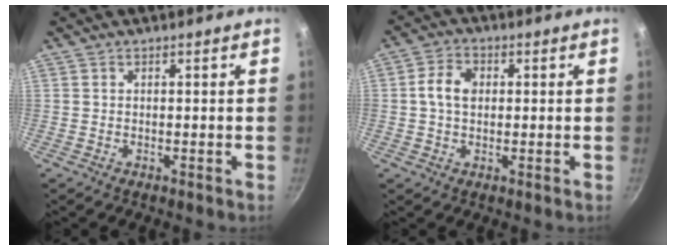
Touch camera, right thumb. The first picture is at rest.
{"total": 5.7, "force": [0.6, 3.9, 4.1], "torque": [-0.070, 0.010, 0.002]}